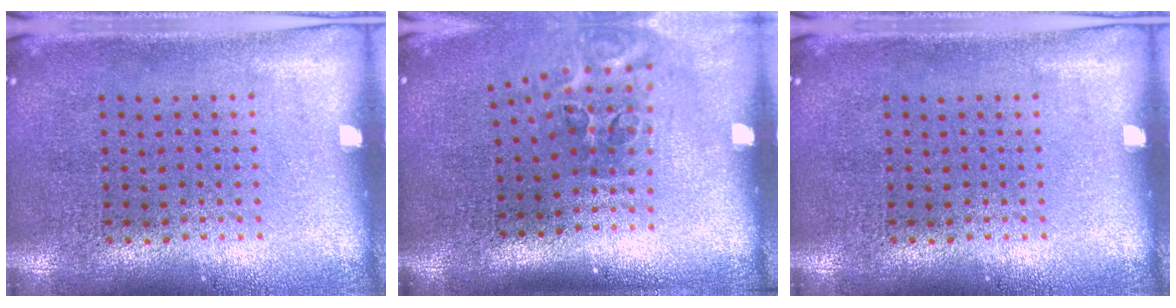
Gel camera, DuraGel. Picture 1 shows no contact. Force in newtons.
{"total": 2.1, "press": 1.2, "slide": 1.7}
{"total": 0.0}